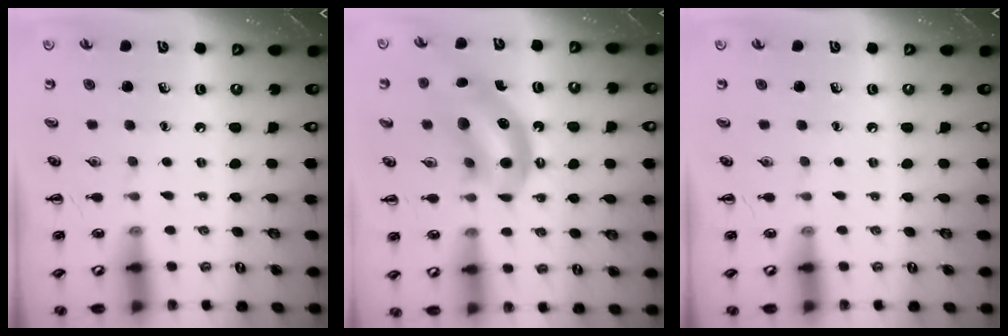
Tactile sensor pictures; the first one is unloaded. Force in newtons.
{"total": 12.9, "press": 12.5, "slide": 3.3}
{"total": 0.0}